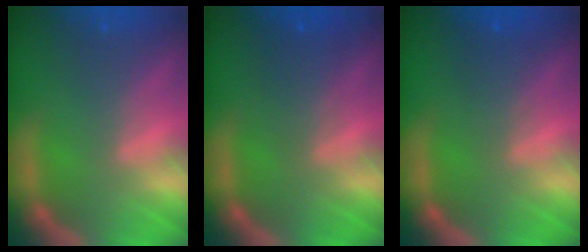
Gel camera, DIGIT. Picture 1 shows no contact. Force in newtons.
{"total": 2.5}
{"total": 2.0}